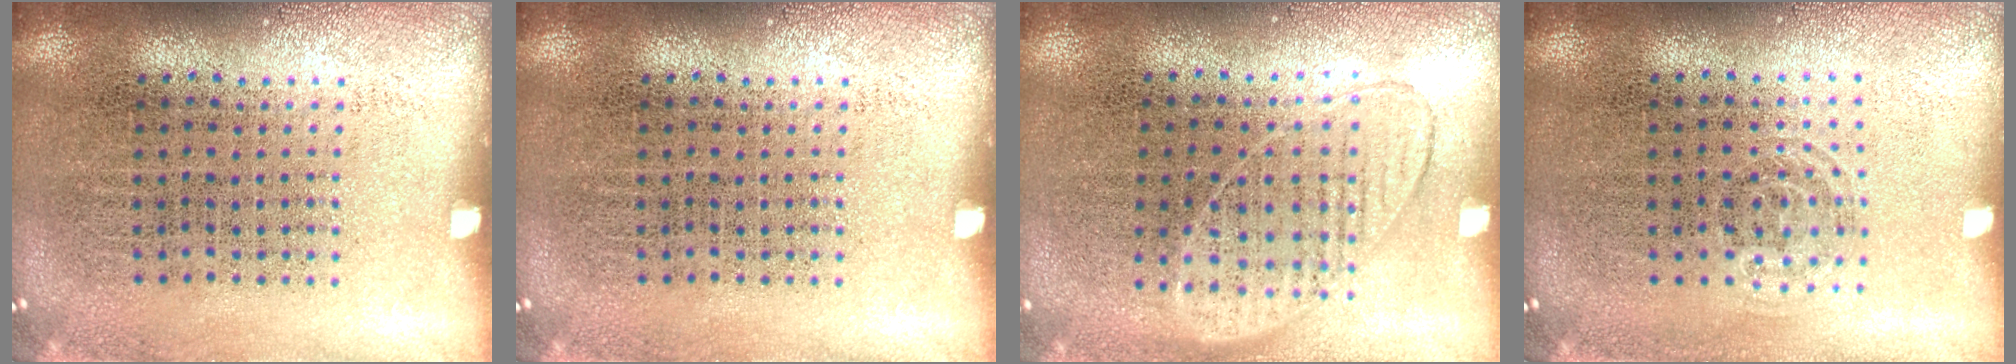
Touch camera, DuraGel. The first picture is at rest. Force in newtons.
{"total": 0.0}
{"total": 0.9, "press": 0.9, "slide": 0.3}
{"total": 0.8, "press": 0.6, "slide": 0.5}